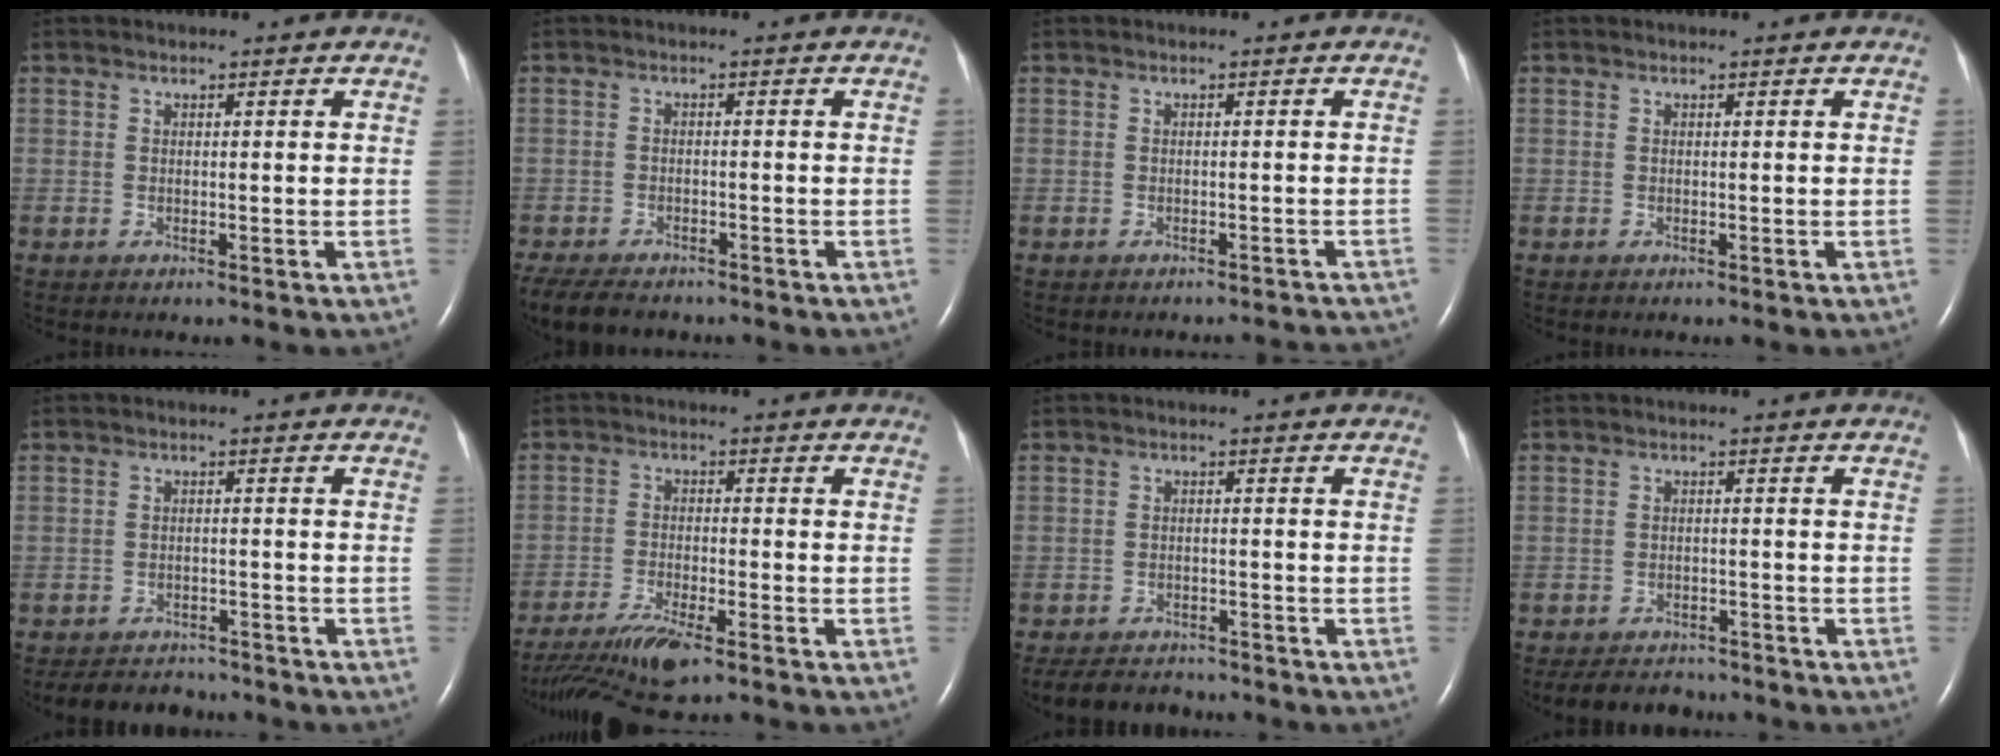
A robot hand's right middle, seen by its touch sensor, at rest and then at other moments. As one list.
[{"total": 8.6, "force": [-7.1, 3.2, 3.8], "torque": [-0.075, -0.012, -0.108]}, {"total": 4.2, "force": [-4.1, 1.0, 0.6], "torque": [-0.005, -0.005, -0.039]}, {"total": 0.0}, {"total": 7.0, "force": [-6.5, 2.2, 1.2], "torque": [-0.021, -0.004, -0.090]}, {"total": 10.1, "force": [-7.9, 1.0, 6.2], "torque": [-0.115, -0.026, -0.136]}, {"total": 7.6, "force": [-7.0, 2.3, 1.9], "torque": [-0.035, -0.006, -0.101]}, {"total": 7.2, "force": [-6.6, 2.4, 1.6], "torque": [-0.028, -0.007, -0.092]}]